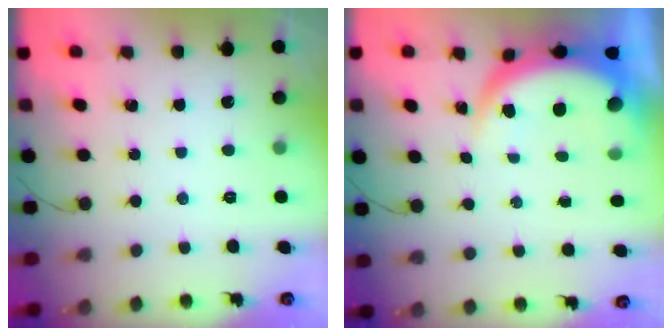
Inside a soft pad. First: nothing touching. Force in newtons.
{"total": 6.9, "press": 6.9, "slide": 0.9}